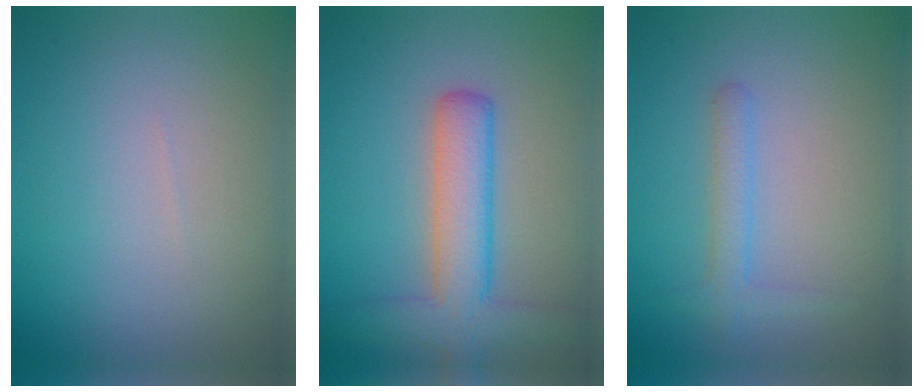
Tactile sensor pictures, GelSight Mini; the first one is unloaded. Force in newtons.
{"total": 5.8, "press": 5.8, "slide": 0.3}
{"total": 1.7, "press": 1.7, "slide": 0.1}